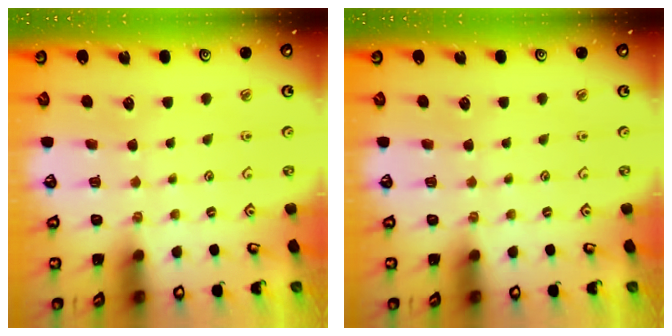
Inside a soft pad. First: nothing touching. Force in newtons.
{"total": 0.0}